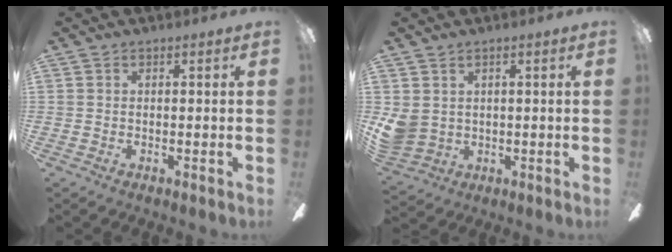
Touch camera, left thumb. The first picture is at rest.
{"total": 5.1, "force": [1.2, 4.5, 2.1], "torque": [-0.053, 0.001, 0.027]}